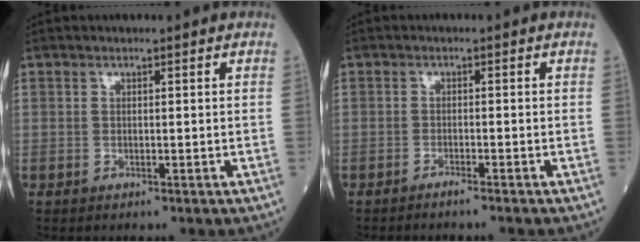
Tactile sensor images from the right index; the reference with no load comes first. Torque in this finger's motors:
{"motor_torque": [-0.16, -0.04, -0.02, -0.01]}